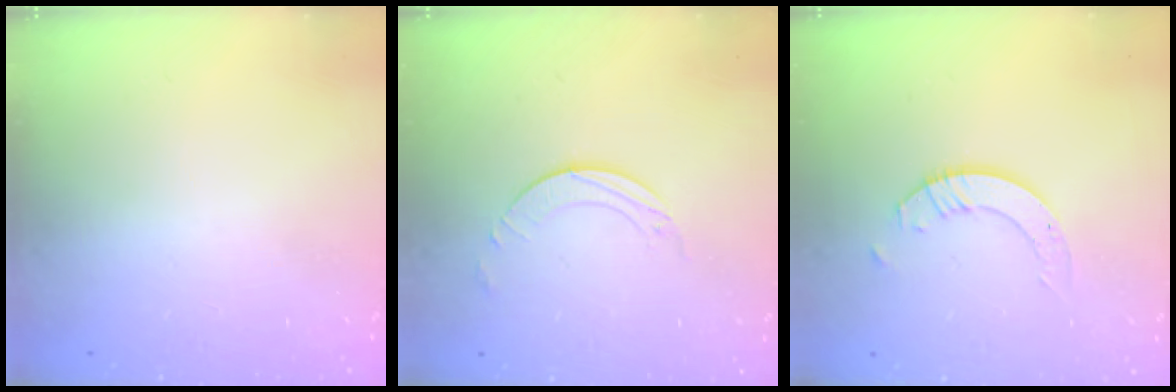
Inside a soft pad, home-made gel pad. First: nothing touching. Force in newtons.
{"total": 1.7, "press": 1.7, "slide": 0.2}
{"total": 3.5, "press": 3.5, "slide": 0.1}